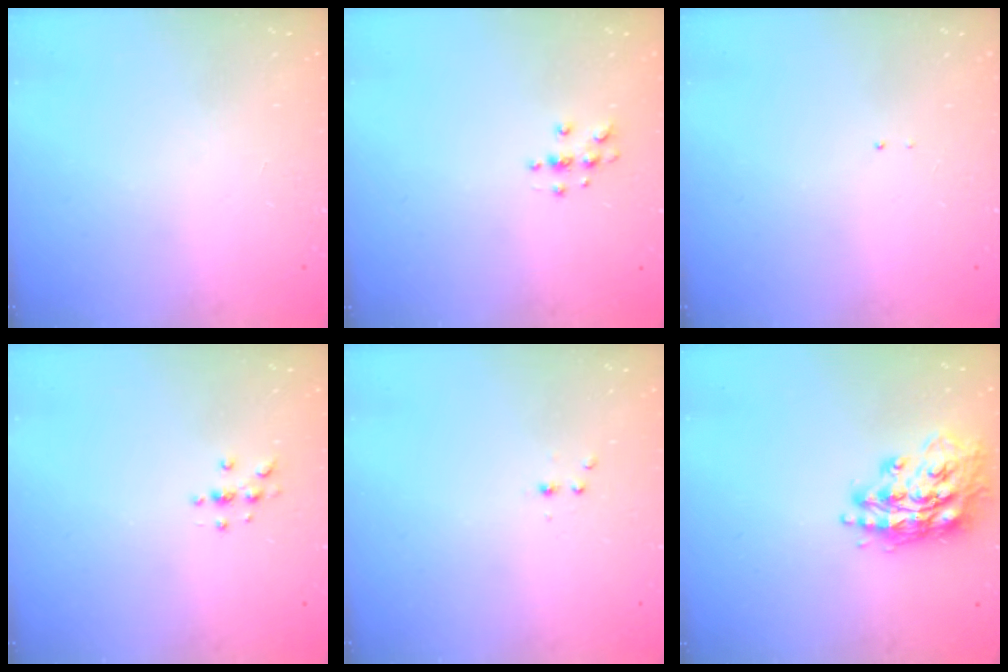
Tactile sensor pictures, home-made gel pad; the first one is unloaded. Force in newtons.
{"total": 3.9, "press": 3.8, "slide": 0.4}
{"total": 0.6, "press": 0.6, "slide": 0.1}
{"total": 2.7, "press": 2.7, "slide": 0.3}
{"total": 2.3, "press": 2.1, "slide": 0.9}
{"total": 16.9, "press": 16.8, "slide": 1.5}